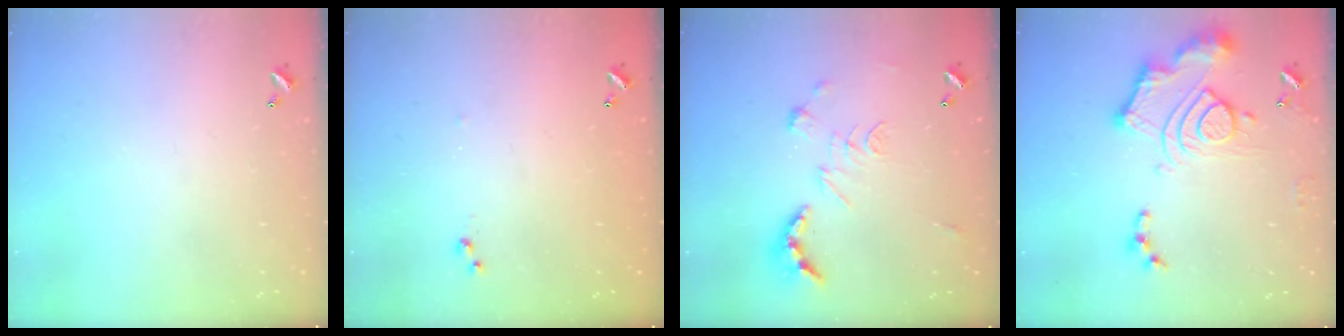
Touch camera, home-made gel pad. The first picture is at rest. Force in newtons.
{"total": 4.8, "press": 4.7, "slide": 0.4}
{"total": 2.5, "press": 2.0, "slide": 1.5}
{"total": 16.2, "press": 16.1, "slide": 1.9}